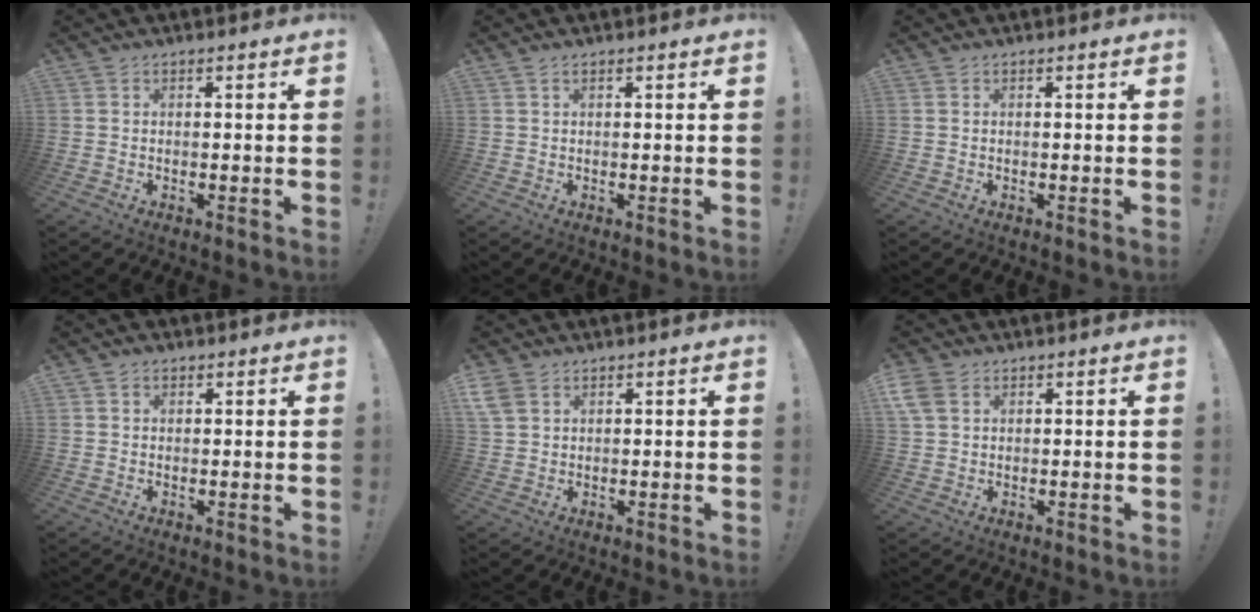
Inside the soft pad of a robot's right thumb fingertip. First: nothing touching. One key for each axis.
{"total": 0.7, "fx": 0.5, "fy": 0.3, "fz": 0.5, "tx": -0.017, "ty": 0.004, "tz": 0.010}
{"total": 0.0}
{"total": 1.3, "fx": 0.7, "fy": 1.1, "fz": 0.2, "tx": -0.001, "ty": 0.001, "tz": 0.012}
{"total": 4.6, "fx": 2.7, "fy": 2.9, "fz": 2.5, "tx": -0.044, "ty": -0.007, "tz": 0.055}
{"total": 5.3, "fx": 2.4, "fy": 3.5, "fz": 3.1, "tx": -0.061, "ty": -0.004, "tz": 0.048}